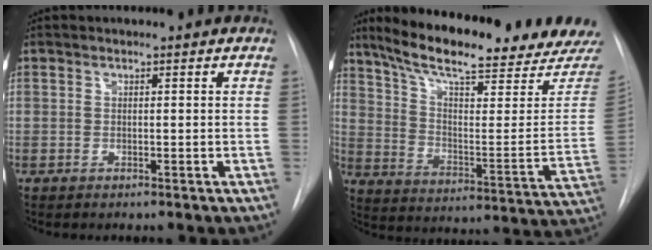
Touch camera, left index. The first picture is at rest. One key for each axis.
{"total": 24.4, "fx": 21.0, "fy": 2.6, "fz": 12.2, "tx": -0.196, "ty": -0.058, "tz": 0.291}